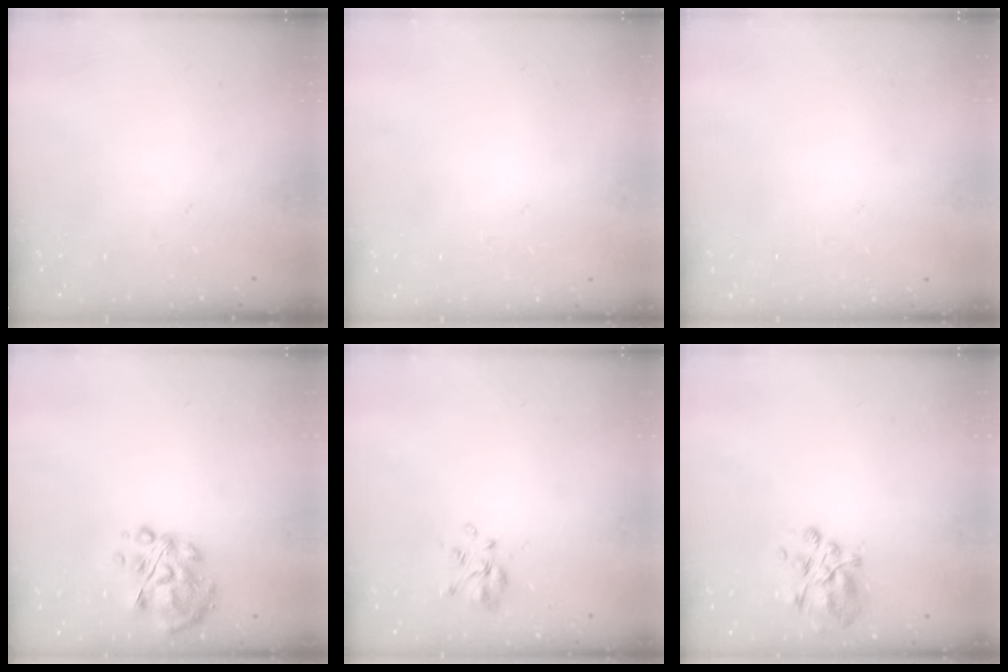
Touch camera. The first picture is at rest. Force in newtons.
{"total": 1.8, "press": 1.7, "slide": 0.1}
{"total": 1.8, "press": 1.8, "slide": 0.1}
{"total": 10.1, "press": 9.9, "slide": 2.0}
{"total": 3.8, "press": 3.7, "slide": 0.8}
{"total": 6.8, "press": 6.6, "slide": 1.6}